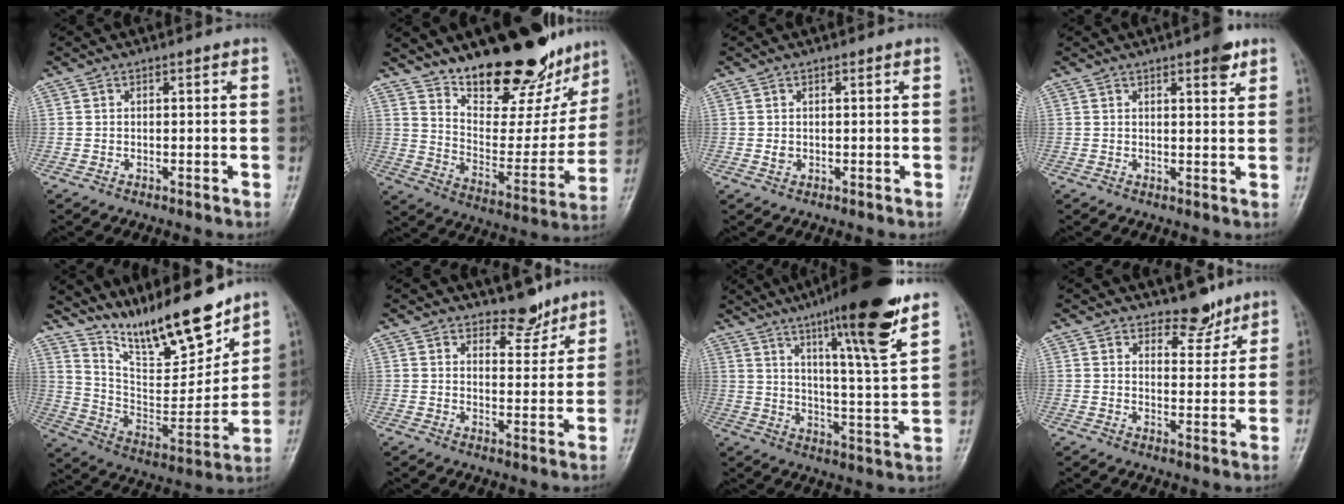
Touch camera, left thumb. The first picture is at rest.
{"total": 23.4, "force": [17.5, 9.5, 12.3], "torque": [-0.132, -0.102, 0.272]}
{"total": 1.0, "force": [0.1, 0.8, 0.5], "torque": [-0.005, -0.001, 0.005]}
{"total": 4.1, "force": [2.5, 1.2, 3.0], "torque": [-0.033, -0.012, 0.031]}
{"total": 18.0, "force": [14.8, 4.1, 9.4], "torque": [-0.115, -0.098, 0.270]}
{"total": 4.7, "force": [4.0, 2.1, 1.1], "torque": [0.010, -0.033, 0.063]}
{"total": 19.8, "force": [12.7, 1.6, 15.1], "torque": [-0.209, -0.060, 0.194]}
{"total": 5.1, "force": [4.3, 2.4, 1.4], "torque": [0.008, -0.034, 0.067]}